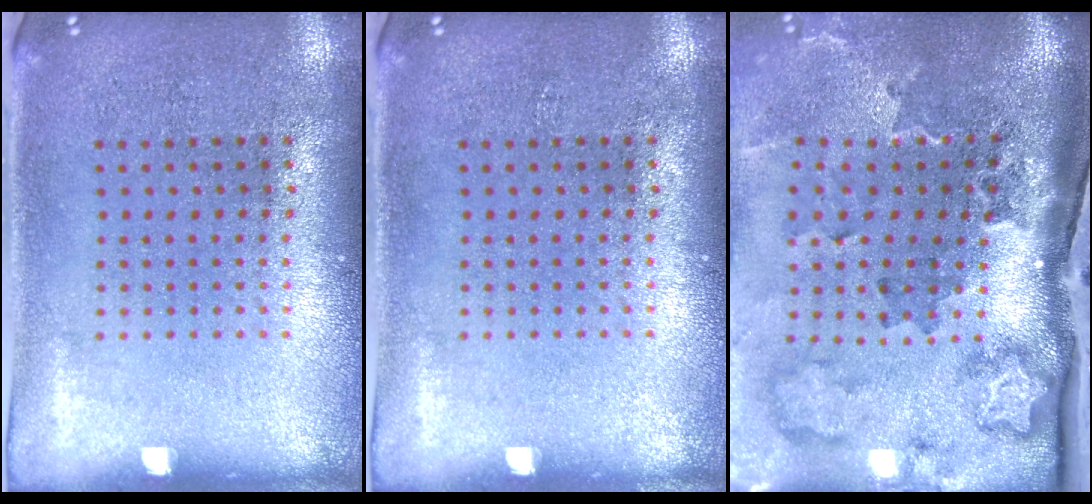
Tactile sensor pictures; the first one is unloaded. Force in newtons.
{"total": 0.0}
{"total": 3.7, "press": 2.4, "slide": 2.8}